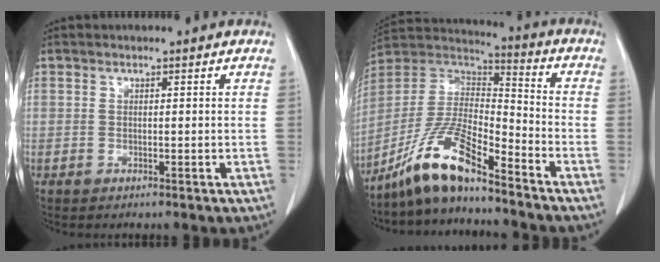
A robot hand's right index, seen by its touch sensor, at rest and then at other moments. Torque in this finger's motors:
{"motor_torque": [0.71, -0.80, 0.33, 0.19]}